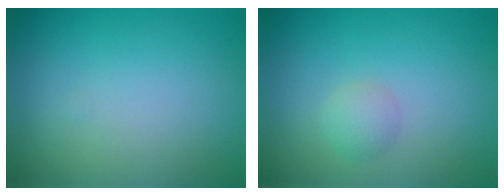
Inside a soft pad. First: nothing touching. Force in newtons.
{"total": 1.4, "press": 1.4, "slide": 0.0}